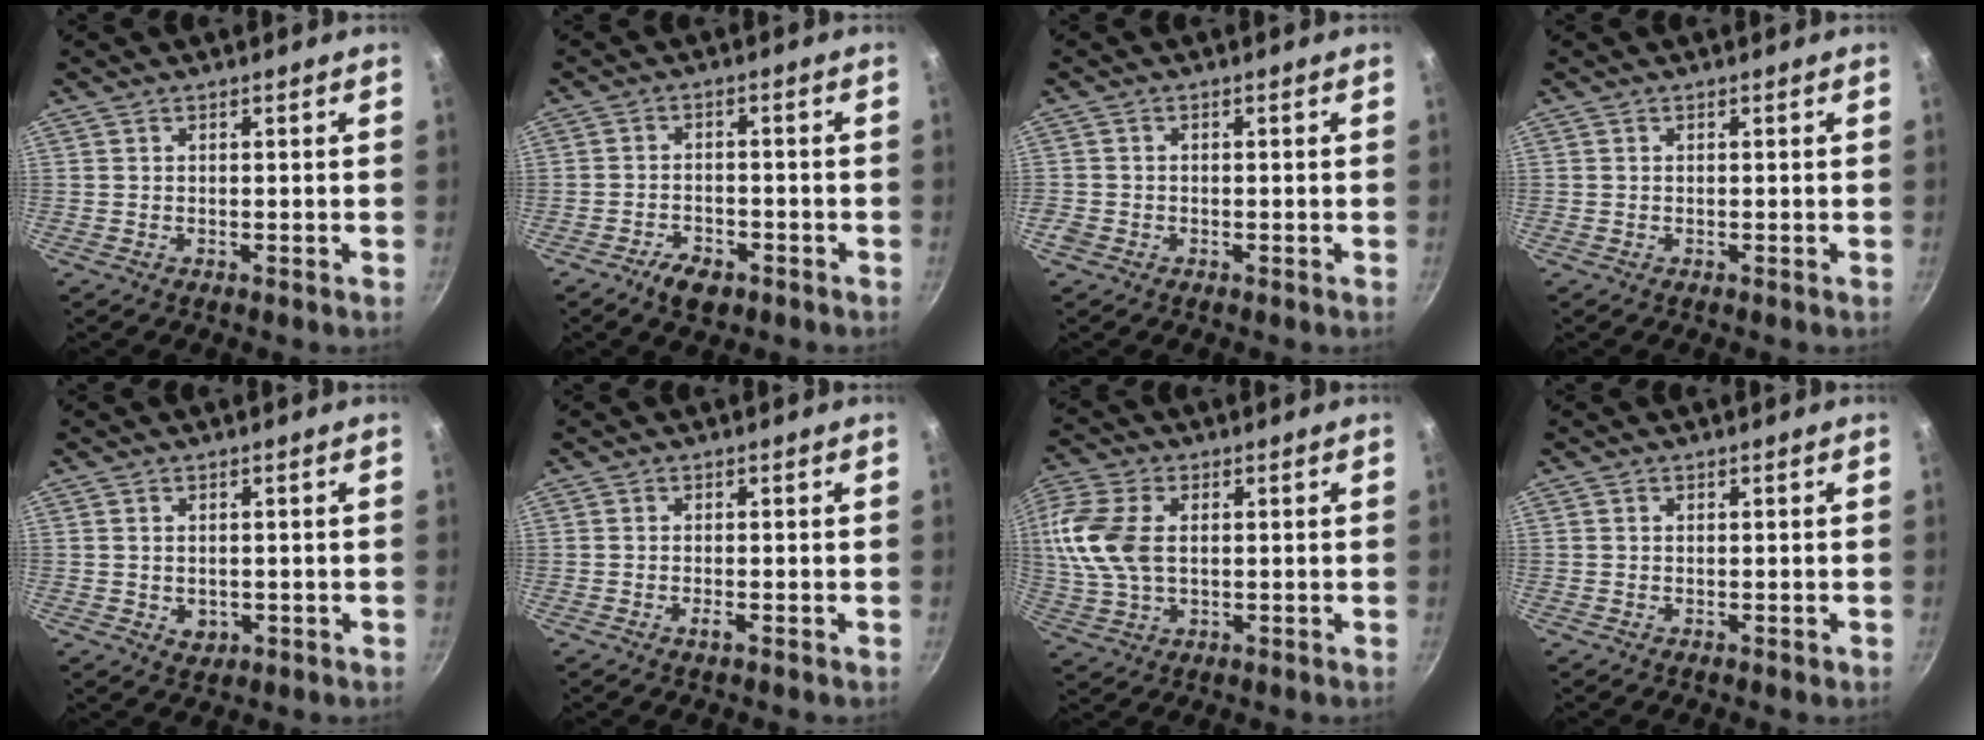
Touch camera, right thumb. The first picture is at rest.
{"total": 5.4, "force": [-3.4, 2.9, 2.9], "torque": [-0.047, 0.024, -0.053]}
{"total": 2.0, "force": [-1.0, 1.6, 0.7], "torque": [-0.014, 0.001, -0.020]}
{"total": 0.0}
{"total": 2.9, "force": [0.0, 2.2, 1.8], "torque": [-0.027, -0.004, 0.004]}
{"total": 1.3, "force": [-0.6, 0.4, 1.1], "torque": [-0.026, 0.001, -0.013]}
{"total": 12.4, "force": [1.6, 7.9, 9.4], "torque": [-0.196, 0.008, 0.026]}
{"total": 0.6, "force": [0.0, 0.5, 0.4], "torque": [-0.001, 0.003, 0.000]}